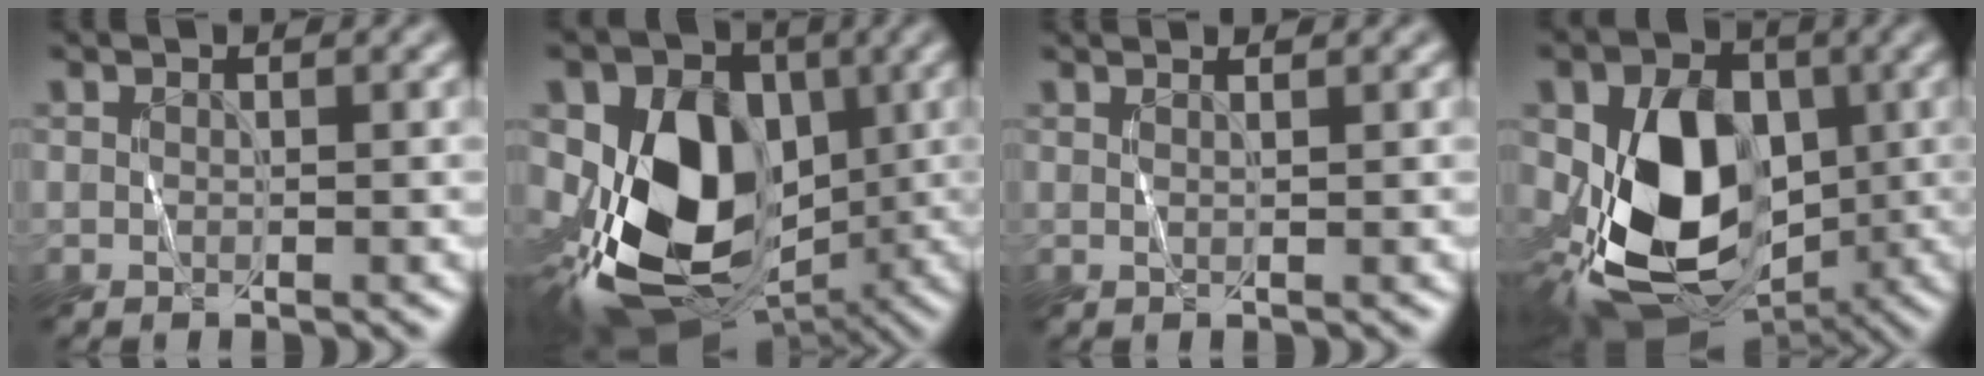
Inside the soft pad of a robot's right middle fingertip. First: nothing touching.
{"total": 13.4, "force": [-0.8, 9.5, 9.4], "torque": [-0.164, -0.013, -0.030]}
{"total": 0.9, "force": [0.8, -0.2, 0.4], "torque": [-0.006, -0.003, 0.007]}
{"total": 12.9, "force": [-1.7, 8.9, 9.3], "torque": [-0.165, -0.020, -0.029]}